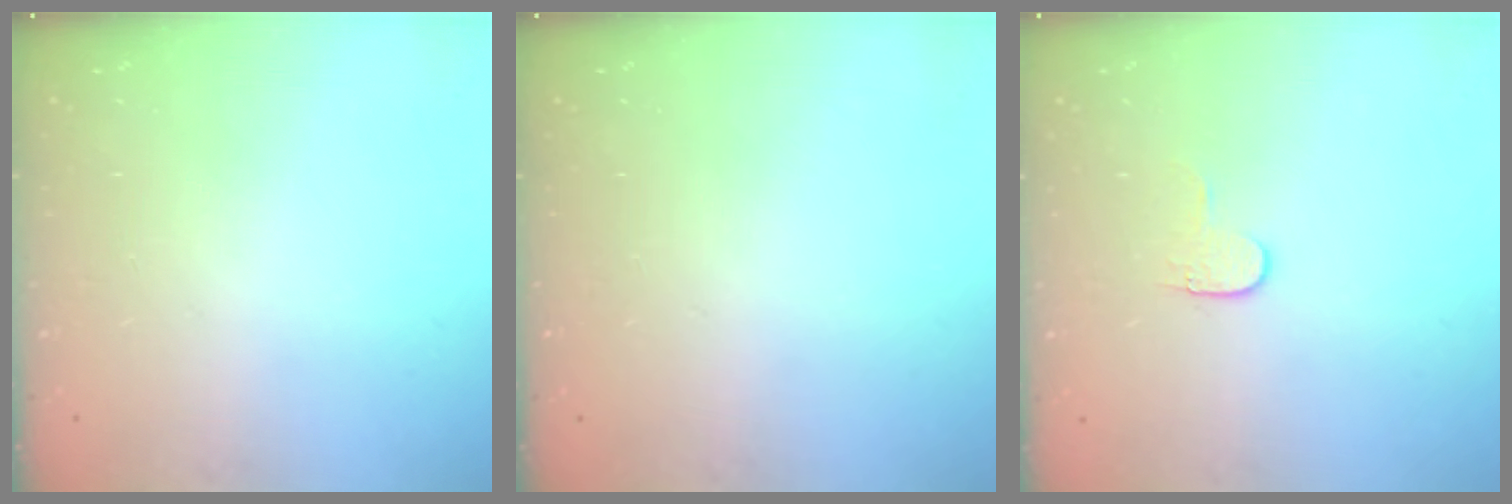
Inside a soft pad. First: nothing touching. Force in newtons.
{"total": 0.0}
{"total": 3.6, "press": 3.6, "slide": 0.4}